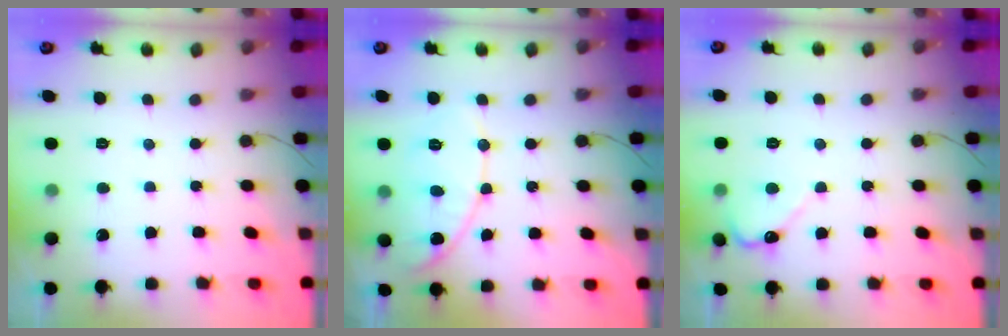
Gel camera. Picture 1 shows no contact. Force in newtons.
{"total": 10.5, "press": 10.5, "slide": 0.8}
{"total": 4.1, "press": 4.1, "slide": 0.4}